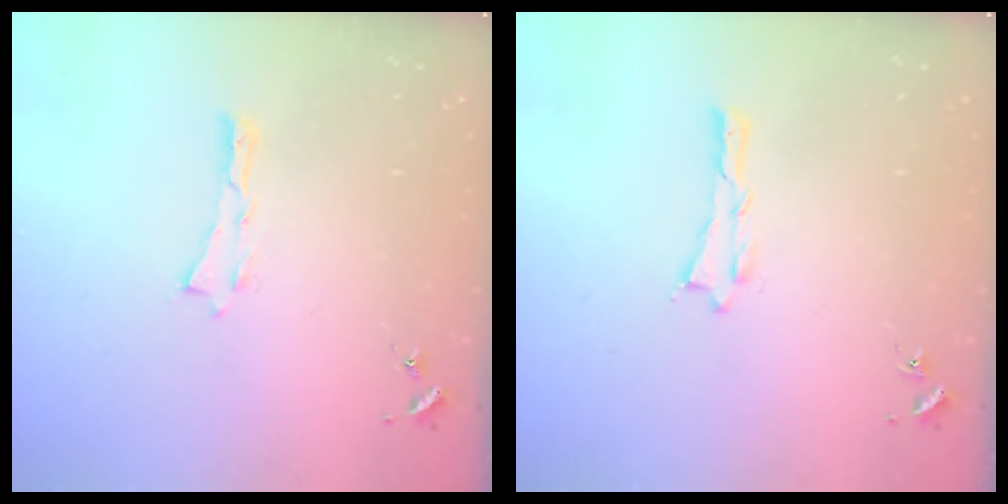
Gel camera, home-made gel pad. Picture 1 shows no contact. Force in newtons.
{"total": 0.0}